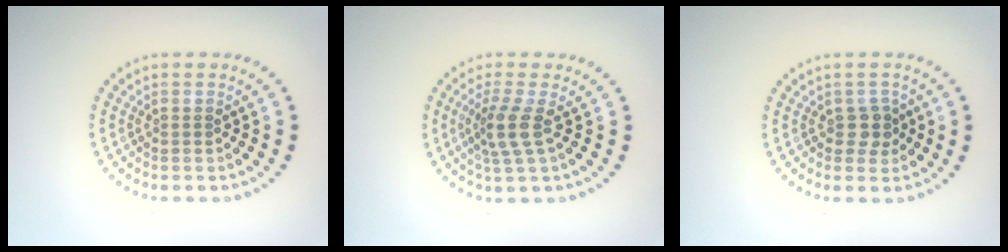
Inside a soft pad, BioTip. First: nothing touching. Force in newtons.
{"total": 2.7, "press": 2.1, "slide": 1.8}
{"total": 1.7, "press": 1.5, "slide": 0.8}